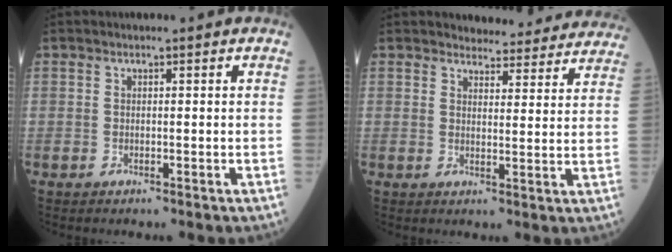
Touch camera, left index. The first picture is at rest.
{"total": 13.7, "force": [13.1, 3.1, 1.9], "torque": [0.012, -0.025, 0.129]}